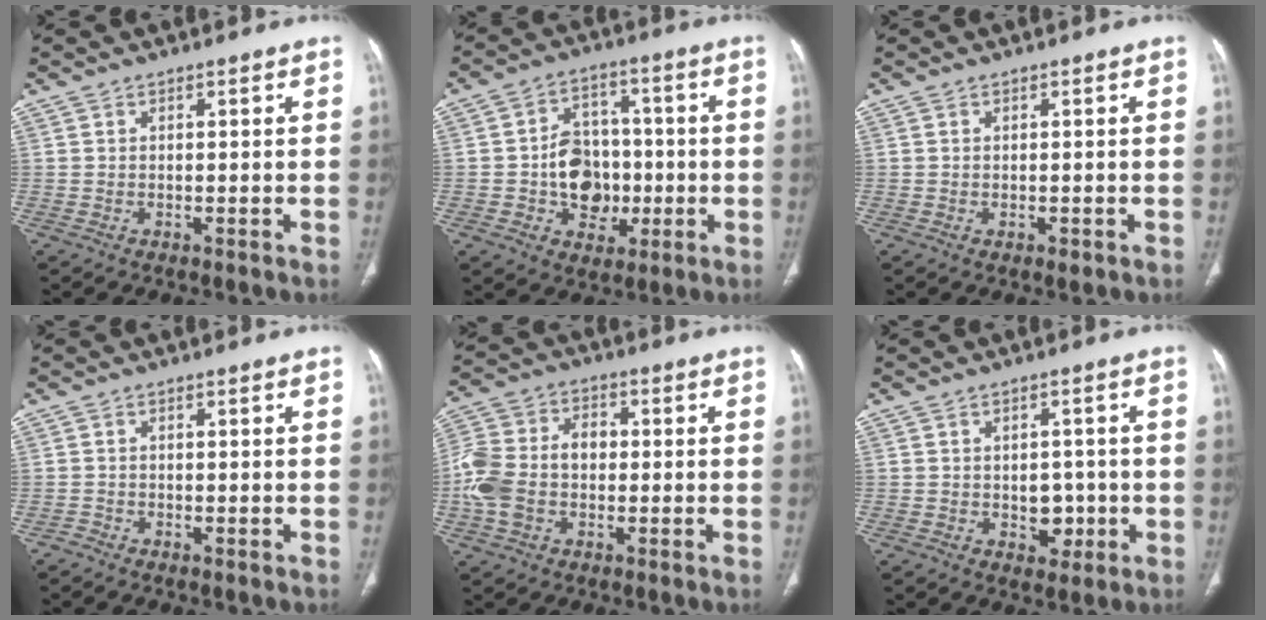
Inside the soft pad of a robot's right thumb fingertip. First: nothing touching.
{"total": 11.7, "force": [-1.8, 9.2, 7.0], "torque": [-0.065, 0.025, -0.023]}
{"total": 0.9, "force": [-0.3, 0.5, 0.7], "torque": [-0.011, -0.003, 0.000]}
{"total": 0.8, "force": [-0.7, 0.2, 0.0], "torque": [-0.002, -0.002, -0.019]}
{"total": 12.6, "force": [-1.3, 8.8, 8.9], "torque": [-0.184, 0.038, -0.029]}
{"total": 4.8, "force": [-0.9, 3.7, 2.9], "torque": [-0.008, 0.006, -0.006]}